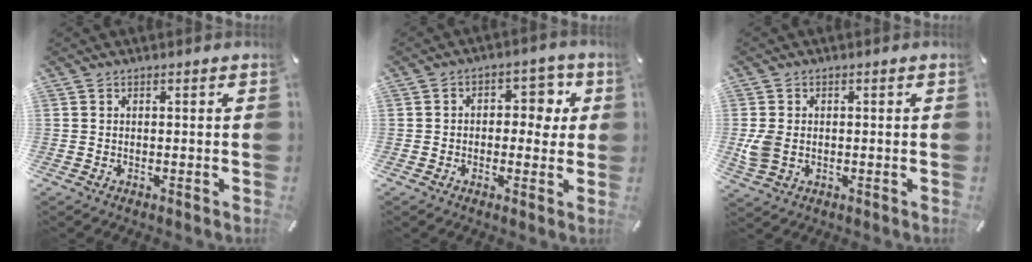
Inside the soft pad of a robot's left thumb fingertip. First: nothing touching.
{"total": 6.3, "force": [0.3, 5.0, 3.9], "torque": [-0.042, 0.004, -0.004]}
{"total": 5.3, "force": [-0.5, 4.0, 3.5], "torque": [-0.072, 0.000, -0.009]}